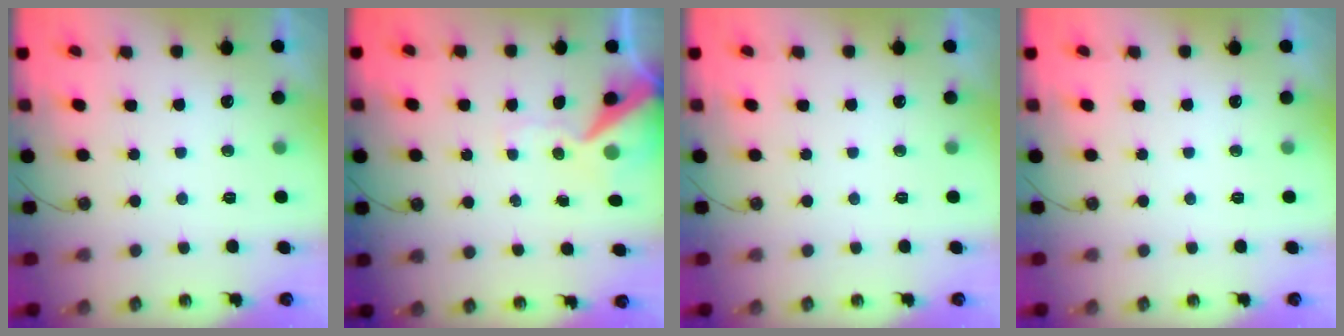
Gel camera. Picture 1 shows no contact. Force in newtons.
{"total": 11.2, "press": 11.0, "slide": 1.8}
{"total": 0.0}
{"total": 0.0}